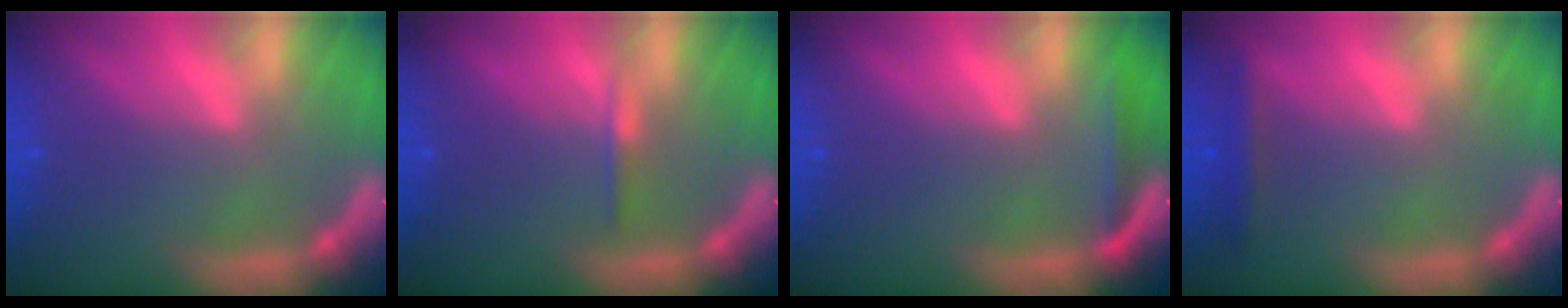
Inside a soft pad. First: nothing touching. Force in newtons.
{"total": 0.9}
{"total": 1.9}
{"total": 1.9}